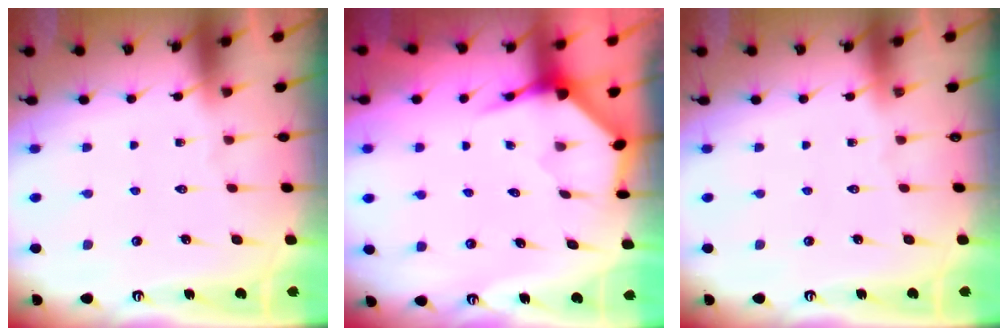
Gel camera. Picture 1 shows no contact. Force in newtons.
{"total": 4.0, "press": 3.9, "slide": 0.4}
{"total": 0.0}